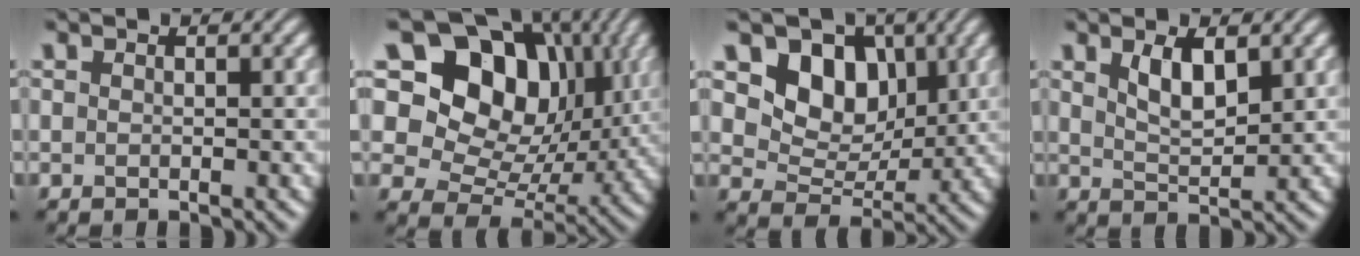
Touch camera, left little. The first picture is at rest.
{"total": 14.3, "force": [5.9, 10.1, 8.2], "torque": [-0.135, 0.029, 0.090]}
{"total": 6.5, "force": [2.6, 4.8, 3.5], "torque": [-0.056, -0.011, 0.033]}
{"total": 3.2, "force": [1.6, 1.2, 2.5], "torque": [-0.051, -0.003, 0.034]}